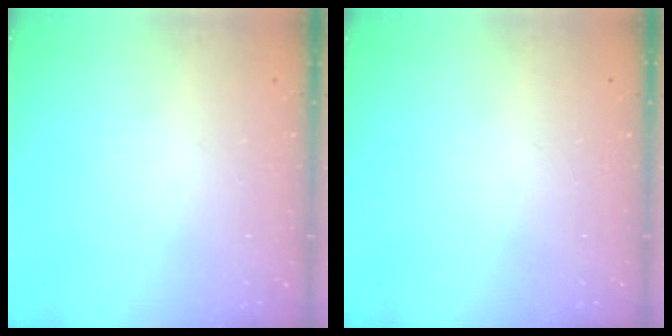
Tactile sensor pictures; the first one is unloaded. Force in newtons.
{"total": 0.0}